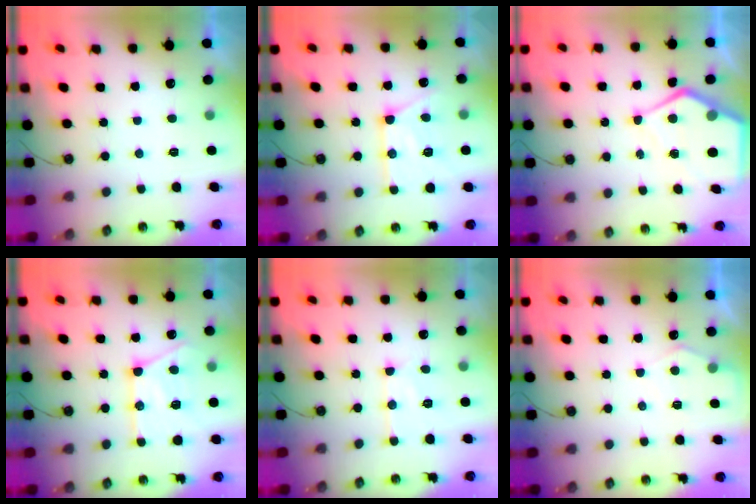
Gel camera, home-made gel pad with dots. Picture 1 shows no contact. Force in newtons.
{"total": 14.7, "press": 14.6, "slide": 1.6}
{"total": 10.3, "press": 10.3, "slide": 1.0}
{"total": 16.4, "press": 16.3, "slide": 1.6}
{"total": 10.5, "press": 10.4, "slide": 1.0}
{"total": 5.7, "press": 5.6, "slide": 0.6}